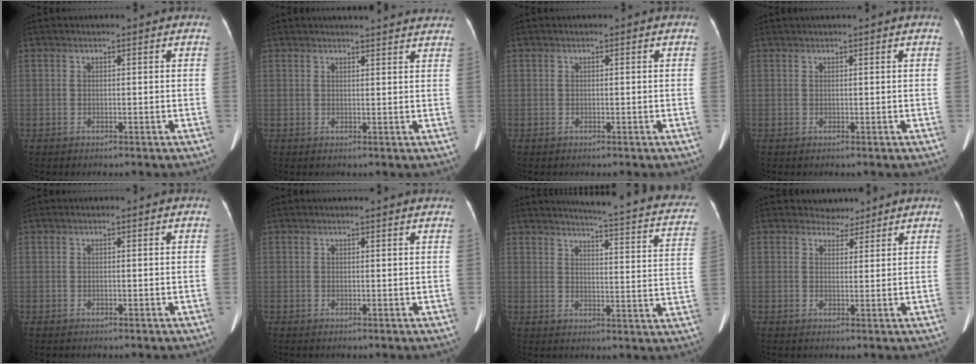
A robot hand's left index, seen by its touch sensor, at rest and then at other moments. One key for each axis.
{"total": 11.5, "fx": 11.0, "fy": 1.2, "fz": 3.3, "tx": -0.028, "ty": 0.008, "tz": 0.112}
{"total": 0.0}
{"total": 1.2, "fx": 1.0, "fy": -0.3, "fz": 0.6, "tx": -0.012, "ty": 0.014, "tz": 0.027}
{"total": 0.0}
{"total": 3.2, "fx": 3.0, "fy": 0.1, "fz": 1.0, "tx": -0.014, "ty": 0.013, "tz": 0.029}
{"total": 21.7, "fx": 18.9, "fy": 2.7, "fz": 10.2, "tx": -0.125, "ty": -0.048, "tz": 0.200}
{"total": 2.7, "fx": 2.4, "fy": 1.2, "fz": -0.5, "tx": 0.010, "ty": 0.002, "tz": 0.033}